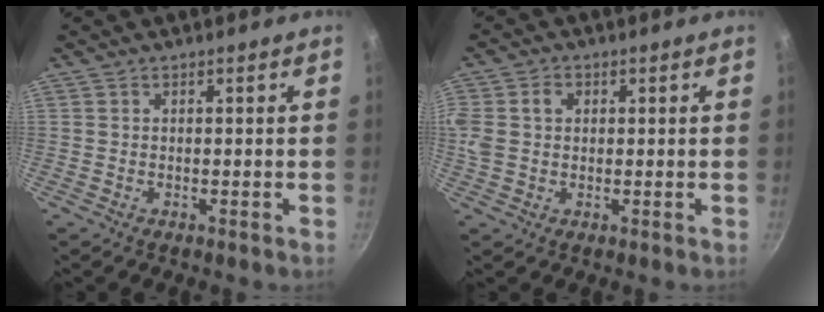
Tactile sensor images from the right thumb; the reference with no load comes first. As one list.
[{"total": 6.5, "force": [1.2, 5.0, 3.9], "torque": [-0.080, 0.013, 0.019]}]